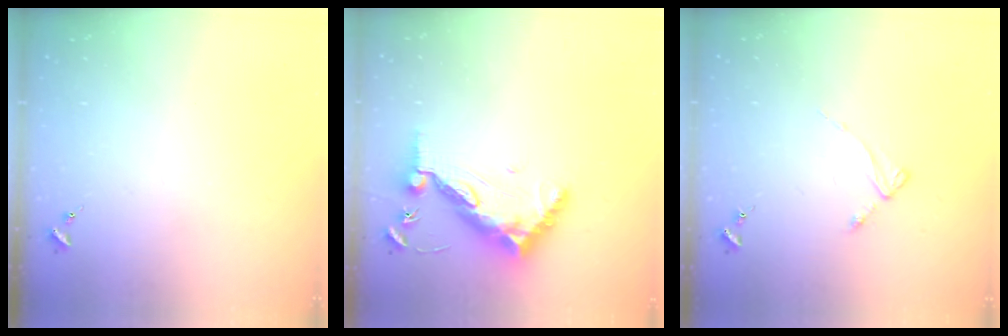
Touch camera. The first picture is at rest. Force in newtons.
{"total": 13.4, "press": 13.3, "slide": 1.4}
{"total": 2.8, "press": 2.8, "slide": 0.3}